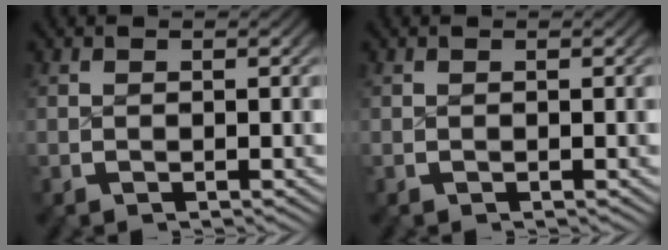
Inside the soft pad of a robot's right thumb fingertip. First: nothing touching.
{"total": 0.0}